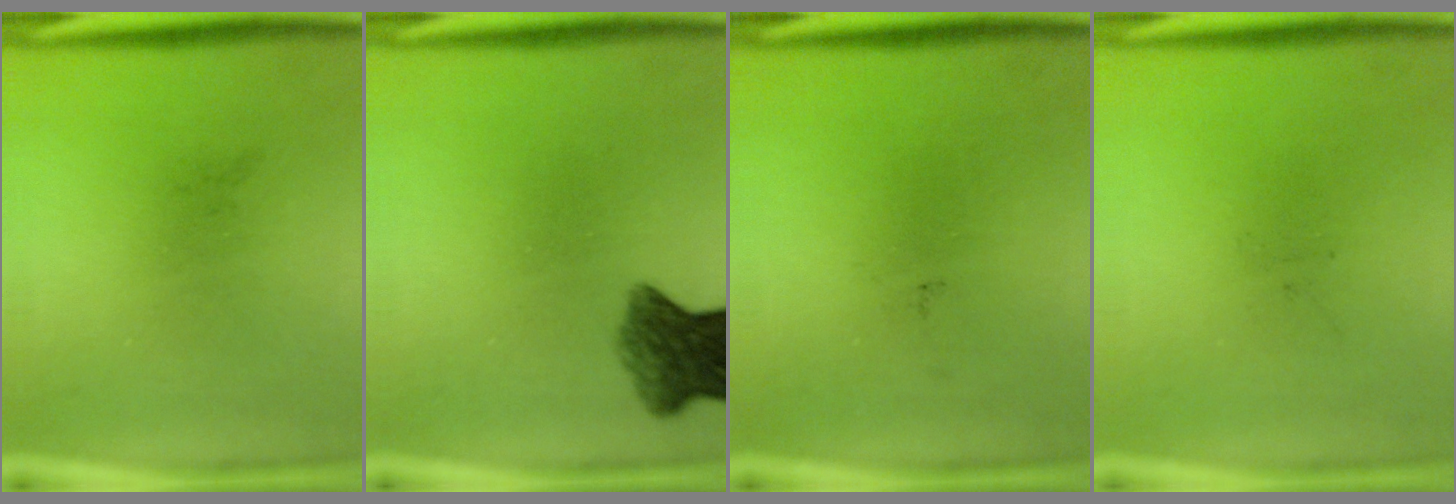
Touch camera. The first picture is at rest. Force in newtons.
{"total": 6.7}
{"total": 0.0}
{"total": 0.0}